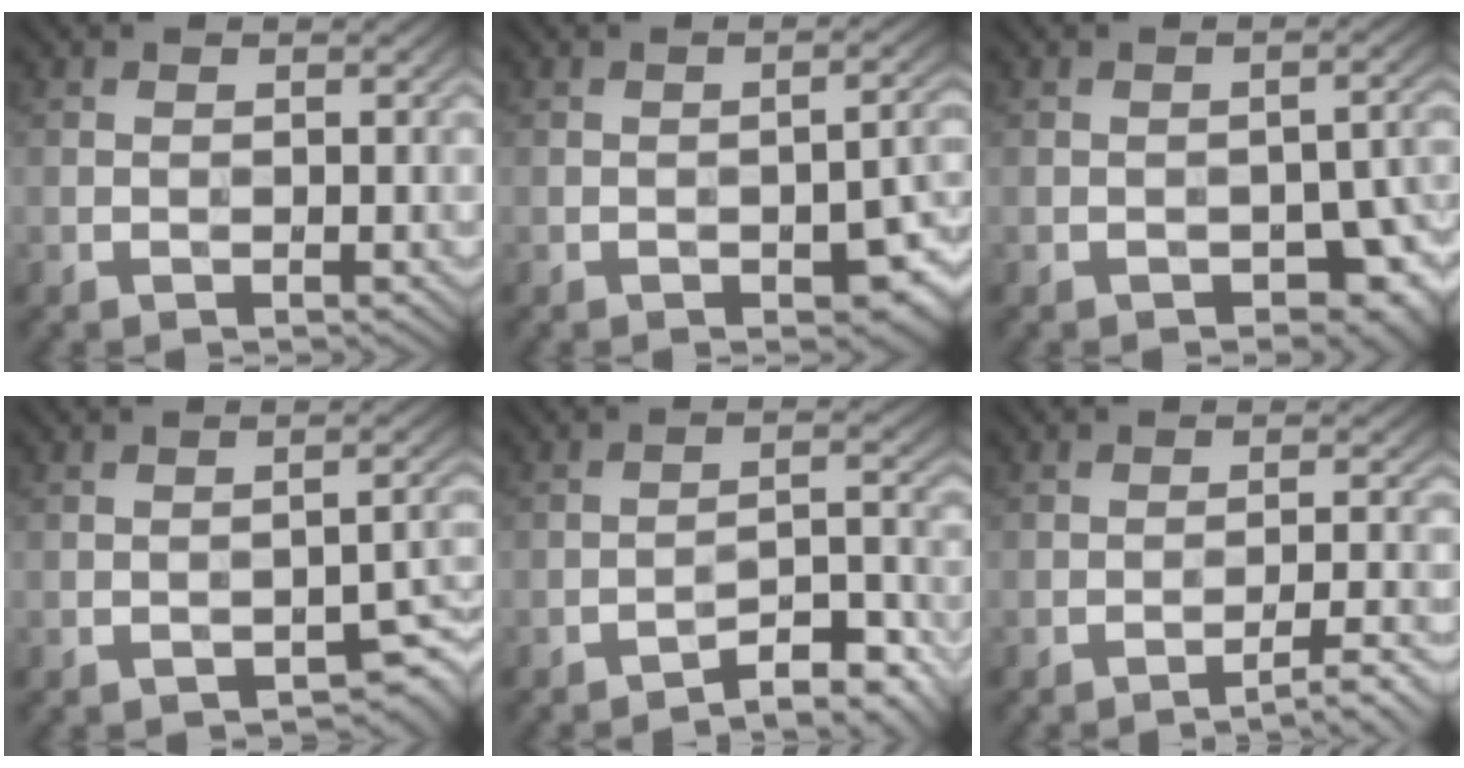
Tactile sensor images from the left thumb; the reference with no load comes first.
{"total": 6.9, "force": [-3.0, 2.8, 5.5], "torque": [-0.070, -0.003, -0.036]}
{"total": 6.3, "force": [-3.2, 3.1, 4.4], "torque": [-0.047, 0.000, -0.040]}
{"total": 4.0, "force": [-2.5, 1.5, 2.7], "torque": [-0.031, 0.005, -0.029]}
{"total": 7.6, "force": [-6.5, 1.1, 3.9], "torque": [-0.051, 0.018, -0.097]}
{"total": 3.9, "force": [-2.9, 0.3, 2.6], "torque": [-0.046, 0.015, -0.050]}